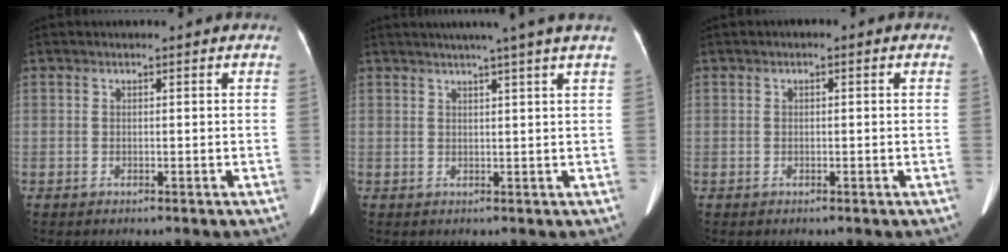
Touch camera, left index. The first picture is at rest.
{"total": 7.6, "force": [5.9, -1.6, 4.5], "torque": [-0.058, 0.016, 0.063]}
{"total": 0.6, "force": [-0.1, 0.4, 0.5], "torque": [-0.012, 0.005, -0.004]}